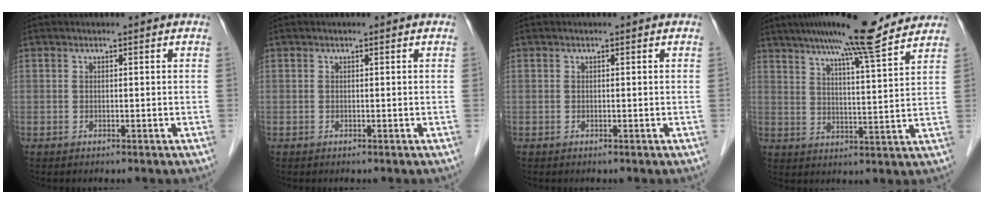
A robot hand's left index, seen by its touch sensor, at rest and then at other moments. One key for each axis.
{"total": 0.0}
{"total": 0.0}
{"total": 15.0, "fx": 12.4, "fy": 0.6, "fz": 8.4, "tx": -0.133, "ty": 0.019, "tz": 0.174}